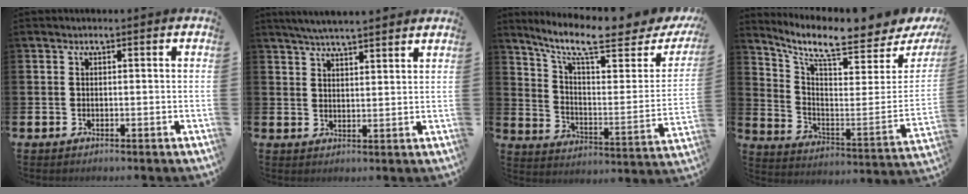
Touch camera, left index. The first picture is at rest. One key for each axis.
{"total": 4.8, "fx": 4.7, "fy": 0.0, "fz": 1.1, "tx": -0.031, "ty": -0.017, "tz": 0.085}
{"total": 10.5, "fx": 8.4, "fy": 2.3, "fz": 5.8, "tx": -0.127, "ty": -0.063, "tz": 0.136}
{"total": 8.6, "fx": 7.4, "fy": 1.8, "fz": 4.0, "tx": -0.094, "ty": -0.078, "tz": 0.117}